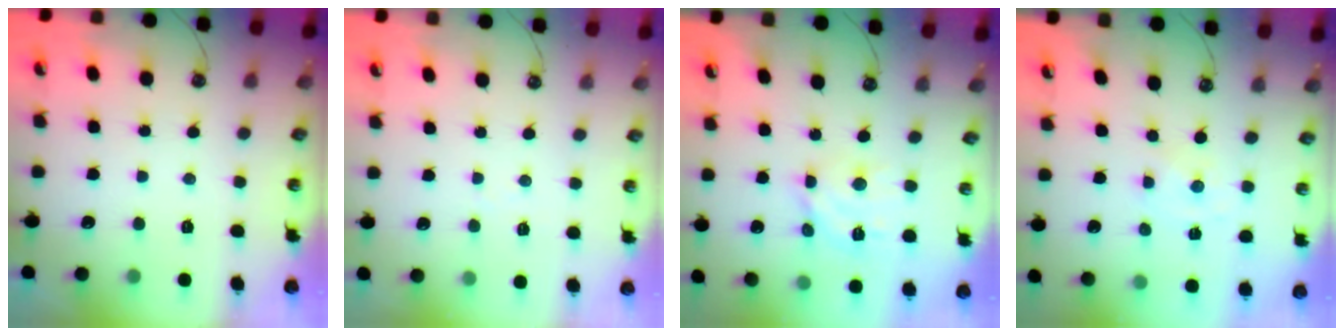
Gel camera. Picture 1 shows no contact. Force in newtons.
{"total": 3.4, "press": 3.4, "slide": 0.3}
{"total": 9.7, "press": 9.6, "slide": 0.6}
{"total": 0.0}